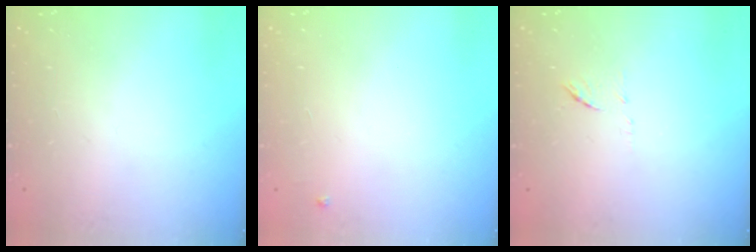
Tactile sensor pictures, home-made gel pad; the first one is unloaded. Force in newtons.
{"total": 3.0, "press": 3.0, "slide": 0.5}
{"total": 6.1, "press": 6.1, "slide": 0.3}